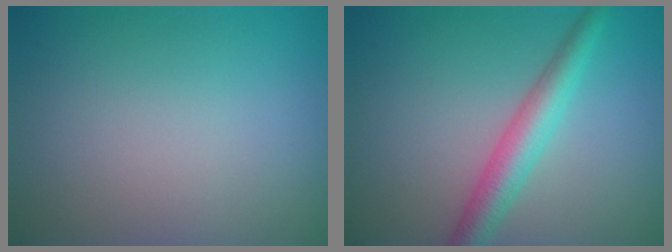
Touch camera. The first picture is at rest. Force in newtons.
{"total": 3.8, "press": 3.8, "slide": 0.1}